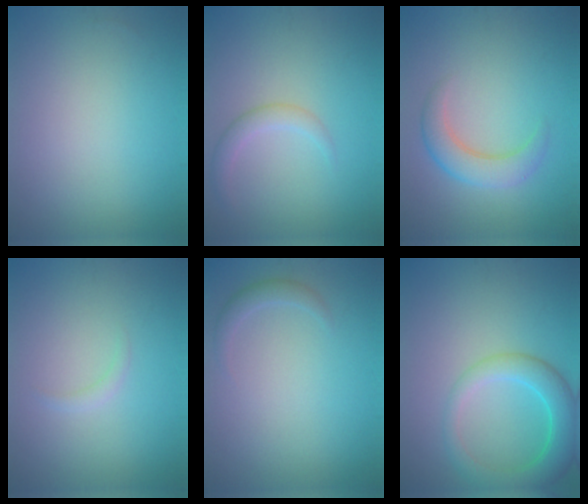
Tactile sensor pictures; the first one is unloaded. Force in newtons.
{"total": 1.8, "press": 1.8, "slide": 0.1}
{"total": 3.4, "press": 3.4, "slide": 0.2}
{"total": 0.7, "press": 0.7, "slide": 0.1}
{"total": 1.2, "press": 1.2, "slide": 0.1}
{"total": 4.9, "press": 4.9, "slide": 0.4}